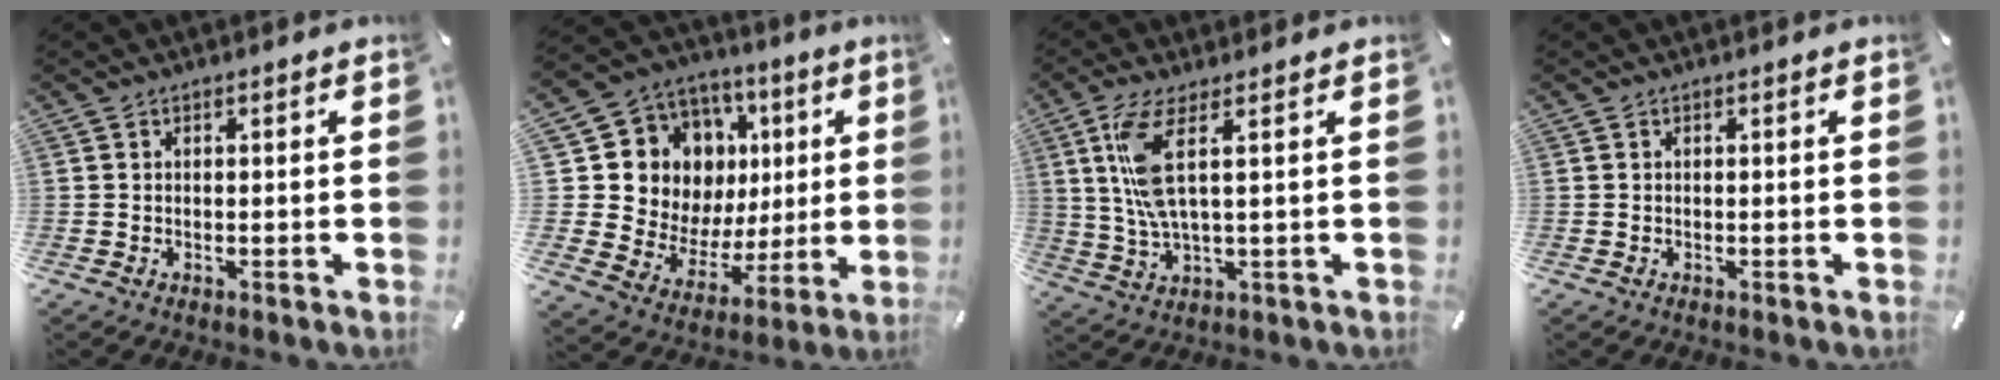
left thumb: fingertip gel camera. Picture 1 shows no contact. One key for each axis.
{"total": 15.4, "fx": 5.4, "fy": 13.4, "fz": 5.3, "tx": -0.095, "ty": -0.045, "tz": 0.128}
{"total": 10.7, "fx": 3.0, "fy": 2.6, "fz": 9.9, "tx": -0.217, "ty": -0.013, "tz": 0.048}
{"total": 0.0}